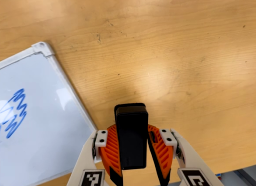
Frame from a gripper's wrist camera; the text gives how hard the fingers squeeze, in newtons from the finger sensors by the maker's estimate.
{"total": 6.3, "left": 6.0, "right": 6.6}